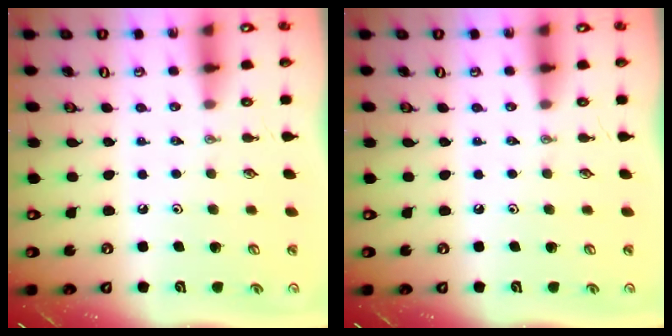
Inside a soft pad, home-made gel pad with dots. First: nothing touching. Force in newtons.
{"total": 0.0}